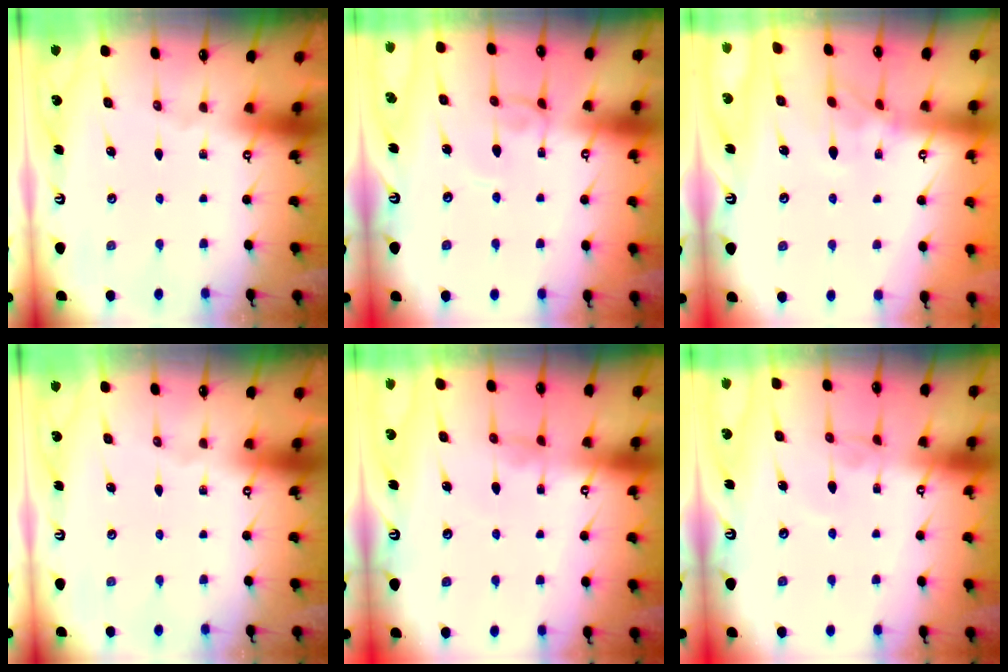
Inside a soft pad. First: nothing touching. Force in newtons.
{"total": 0.0}
{"total": 0.9, "press": 0.1, "slide": 0.9}
{"total": 0.0}
{"total": 0.8, "press": 0.8, "slide": 0.3}
{"total": 1.3, "press": 1.3, "slide": 0.3}